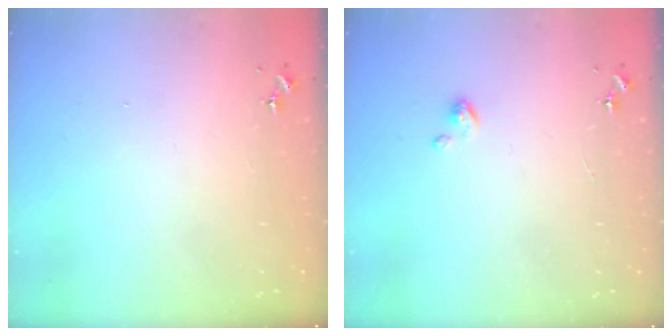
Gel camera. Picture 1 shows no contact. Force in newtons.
{"total": 2.7, "press": 2.7, "slide": 0.2}